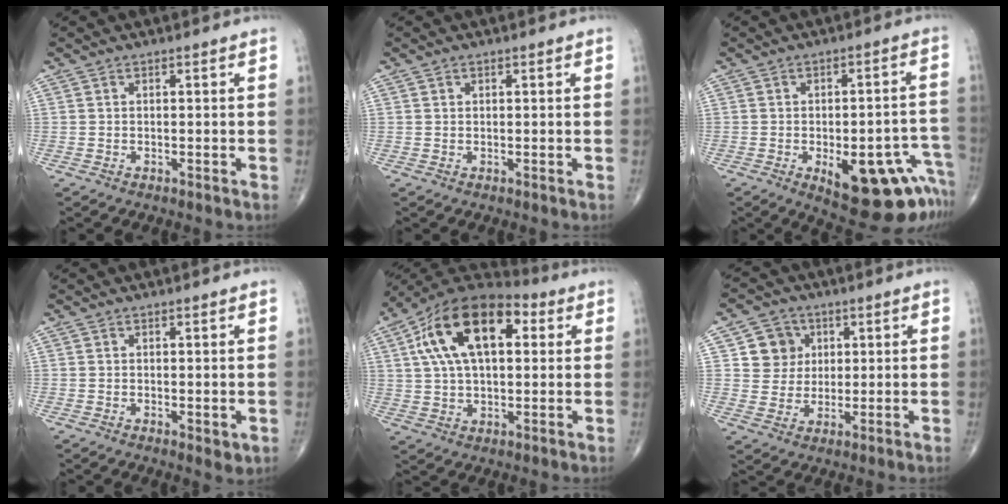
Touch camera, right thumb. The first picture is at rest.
{"total": 0.5, "force": [0.3, 0.4, 0.1], "torque": [0.001, -0.001, 0.004]}
{"total": 18.0, "force": [-8.0, 7.4, 14.4], "torque": [-0.111, 0.040, -0.085]}
{"total": 2.0, "force": [0.0, 0.9, 1.8], "torque": [-0.023, -0.008, 0.001]}
{"total": 20.0, "force": [5.7, 10.8, 15.9], "torque": [-0.266, 0.019, 0.085]}
{"total": 7.2, "force": [2.2, 6.7, 1.6], "torque": [0.007, -0.003, 0.038]}